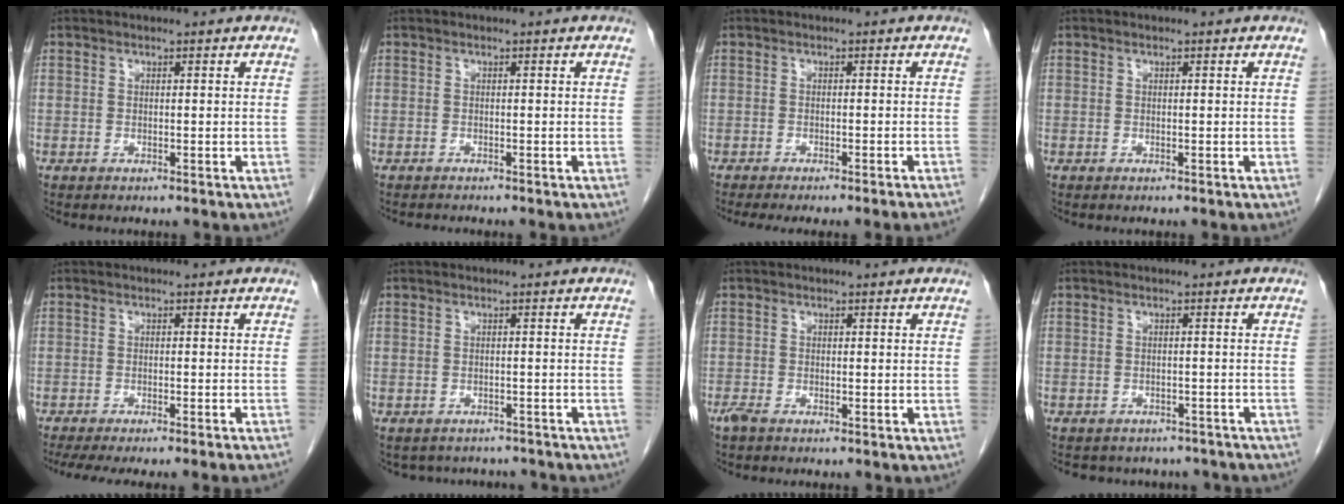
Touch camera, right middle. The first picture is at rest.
{"total": 1.0, "force": [-1.0, 0.0, 0.1], "torque": [-0.008, -0.004, -0.014]}
{"total": 7.3, "force": [-6.3, -0.6, 3.7], "torque": [-0.025, -0.008, -0.087]}
{"total": 0.0}
{"total": 11.0, "force": [-9.5, -0.4, 5.5], "torque": [-0.055, -0.020, -0.130]}
{"total": 6.5, "force": [-5.9, 2.7, 0.6], "torque": [-0.005, 0.013, -0.065]}
{"total": 1.3, "force": [-1.0, 0.2, 0.7], "torque": [-0.024, -0.004, -0.021]}
{"total": 9.4, "force": [-8.3, 4.1, 1.8], "torque": [-0.023, 0.010, -0.084]}